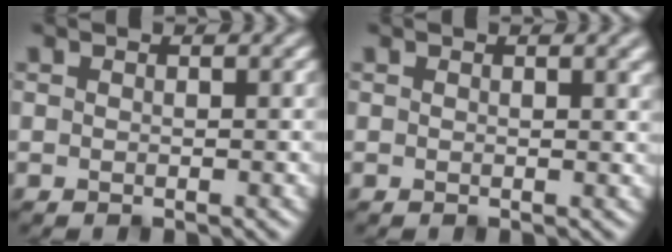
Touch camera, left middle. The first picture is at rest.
{"total": 2.4, "force": [1.5, 0.7, 1.8], "torque": [-0.017, 0.008, 0.021]}